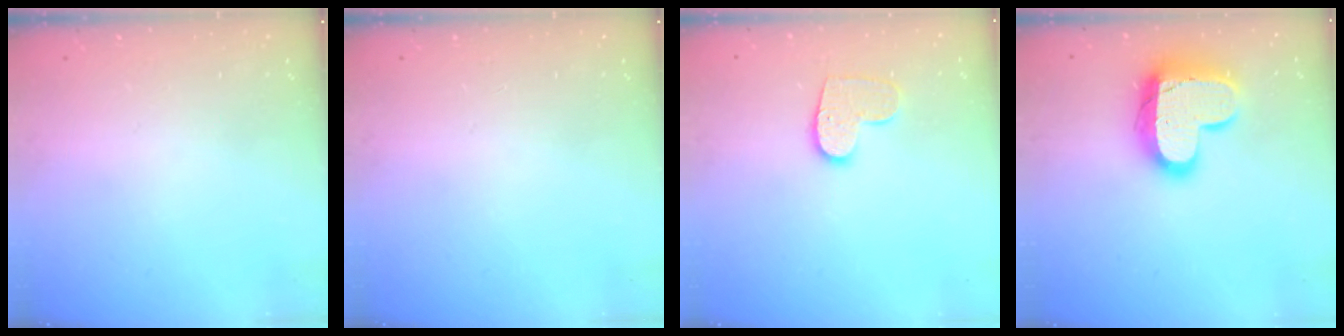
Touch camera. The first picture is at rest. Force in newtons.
{"total": 0.0}
{"total": 10.0, "press": 10.0, "slide": 0.6}
{"total": 16.8, "press": 16.7, "slide": 1.4}